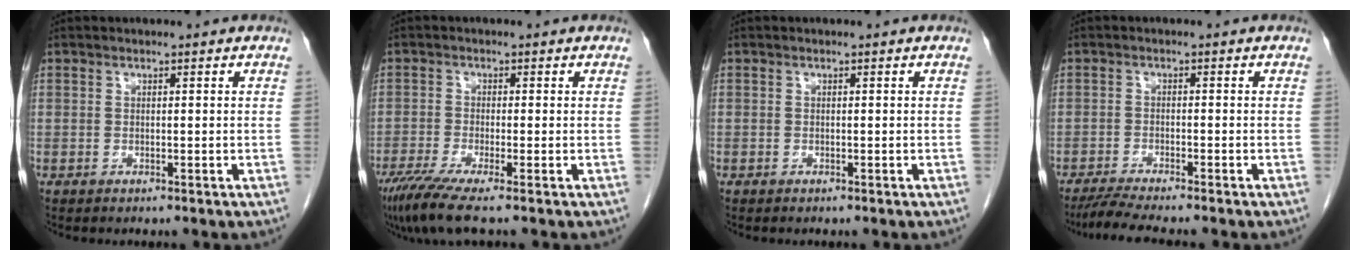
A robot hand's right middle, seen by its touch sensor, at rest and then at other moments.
{"total": 6.1, "force": [-4.4, -0.2, 4.3], "torque": [-0.075, -0.018, -0.081]}
{"total": 0.0}
{"total": 5.2, "force": [-4.5, -0.7, 2.5], "torque": [-0.046, -0.019, -0.079]}